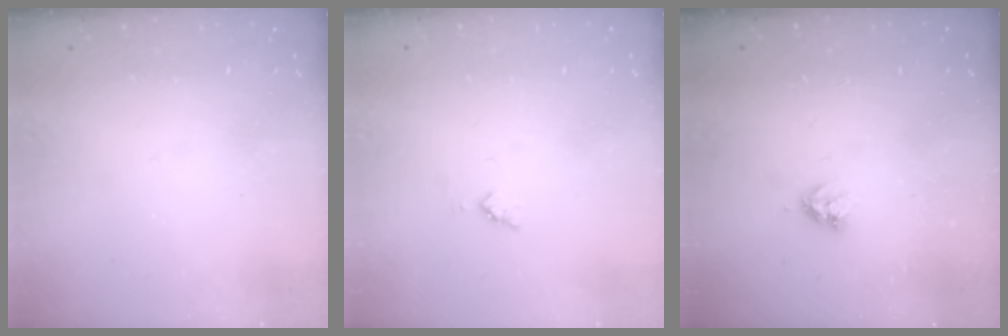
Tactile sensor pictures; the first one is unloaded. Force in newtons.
{"total": 3.4, "press": 3.3, "slide": 0.4}
{"total": 3.5, "press": 3.4, "slide": 0.5}